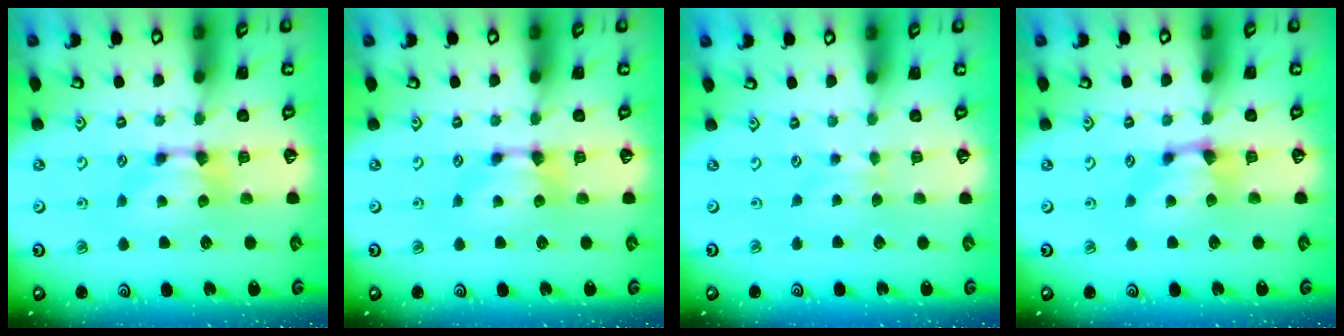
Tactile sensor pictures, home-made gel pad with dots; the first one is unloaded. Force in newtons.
{"total": 0.0}
{"total": 2.1, "press": 2.0, "slide": 0.4}
{"total": 2.0, "press": 1.9, "slide": 0.7}